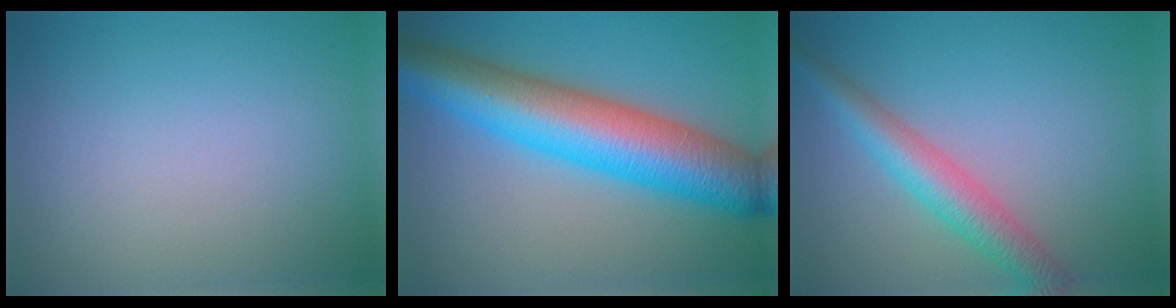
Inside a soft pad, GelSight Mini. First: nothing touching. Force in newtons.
{"total": 11.1, "press": 11.1, "slide": 0.2}
{"total": 4.4, "press": 4.4, "slide": 0.2}